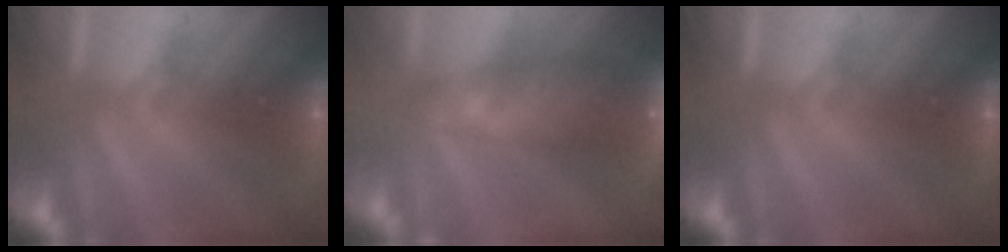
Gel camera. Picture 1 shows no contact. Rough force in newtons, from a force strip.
{"total": 10.4}
{"total": 0.0}